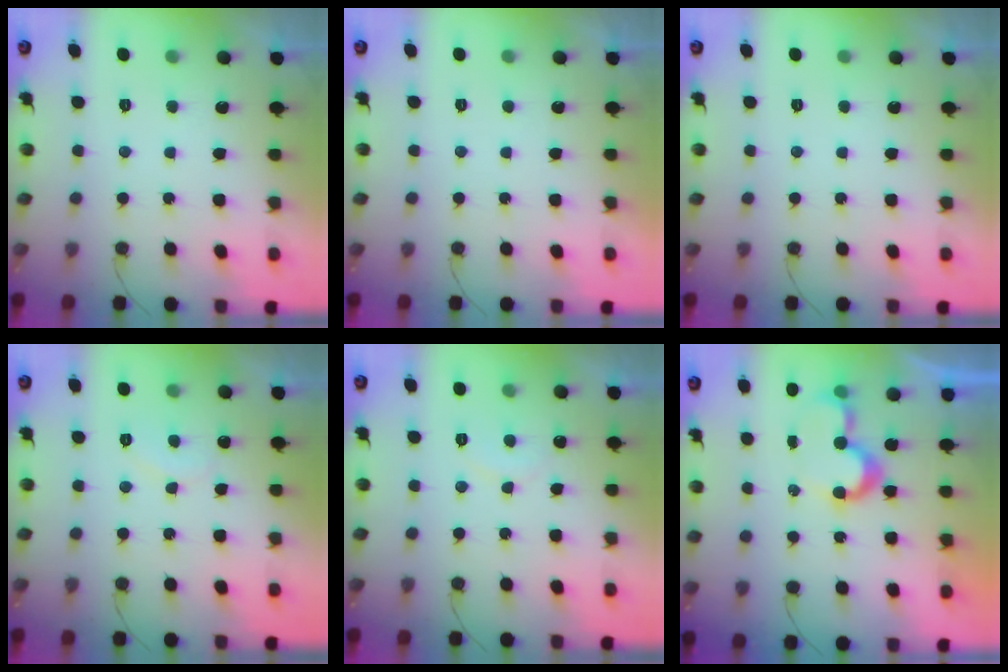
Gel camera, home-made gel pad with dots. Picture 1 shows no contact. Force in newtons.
{"total": 1.8, "press": 1.8, "slide": 0.1}
{"total": 0.0}
{"total": 6.2, "press": 6.2, "slide": 0.5}
{"total": 6.2, "press": 6.2, "slide": 0.5}
{"total": 8.4, "press": 8.4, "slide": 0.1}